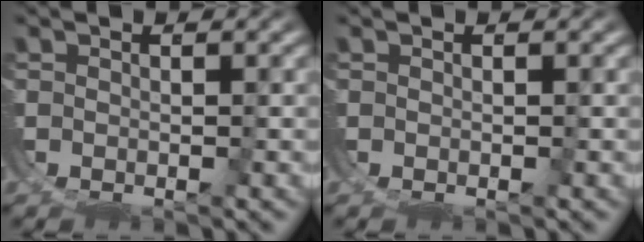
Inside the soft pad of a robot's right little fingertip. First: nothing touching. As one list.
[{"total": 0.0}]